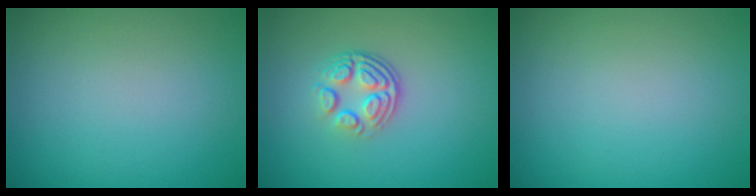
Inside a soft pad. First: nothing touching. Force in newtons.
{"total": 4.0, "press": 2.8, "slide": 2.9}
{"total": 0.0}